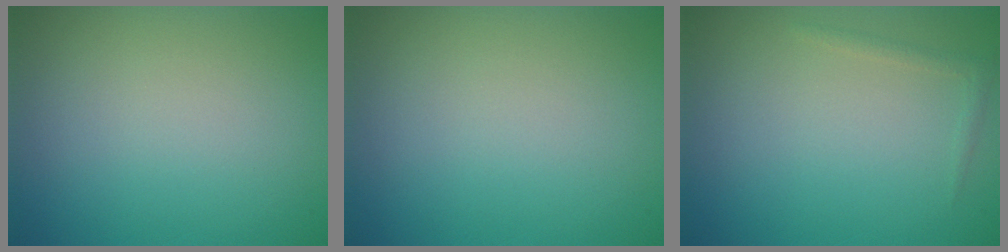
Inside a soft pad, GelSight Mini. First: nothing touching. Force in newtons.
{"total": 0.0}
{"total": 0.8, "press": 0.8, "slide": 0.1}